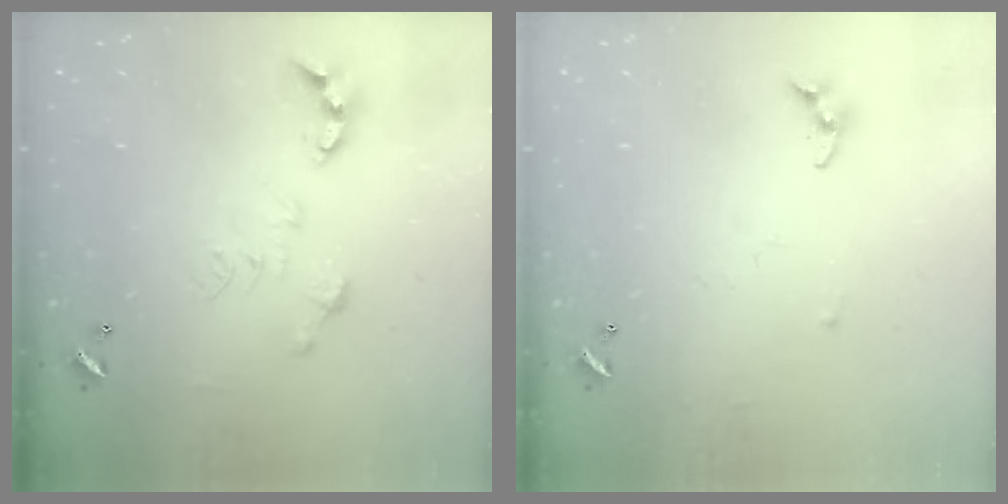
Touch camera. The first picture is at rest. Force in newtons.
{"total": 6.0, "press": 6.0, "slide": 0.4}